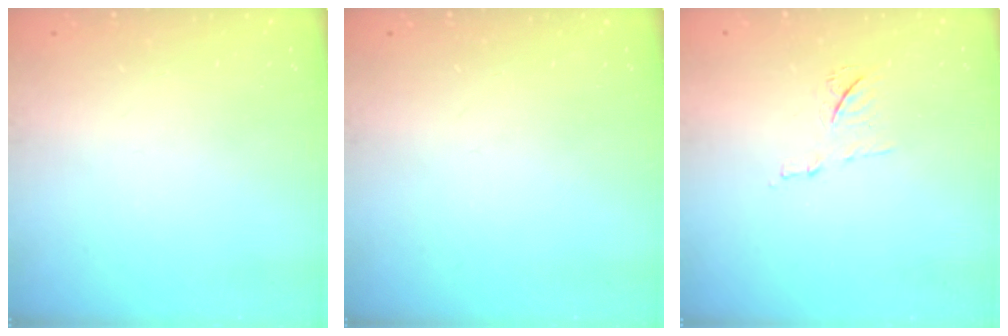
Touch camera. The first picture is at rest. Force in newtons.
{"total": 0.0}
{"total": 7.6, "press": 7.6, "slide": 0.6}